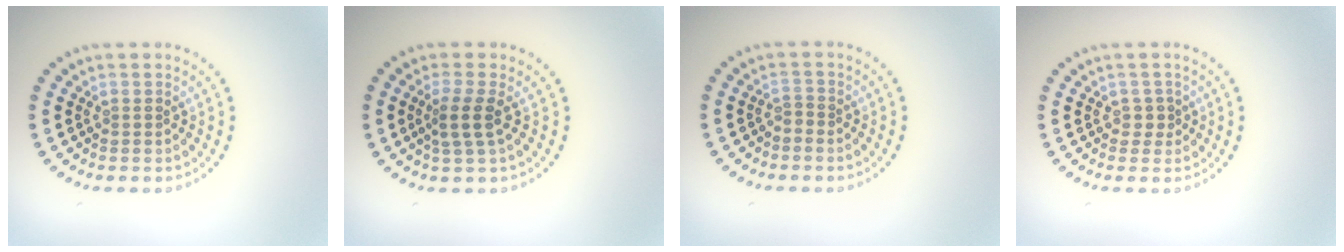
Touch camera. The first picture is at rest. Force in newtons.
{"total": 2.5, "press": 1.9, "slide": 1.5}
{"total": 0.5, "press": 0.2, "slide": 0.5}
{"total": 1.2, "press": 1.0, "slide": 0.7}